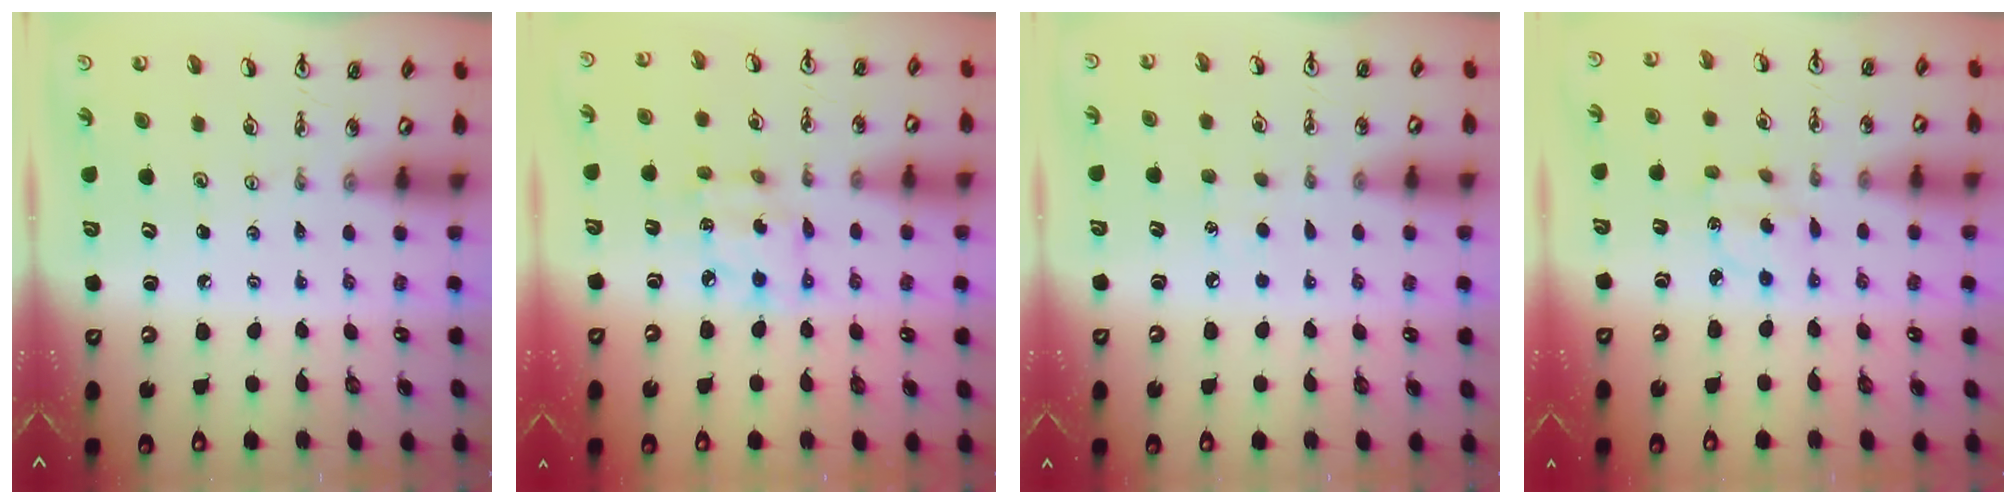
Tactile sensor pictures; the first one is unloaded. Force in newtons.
{"total": 6.4, "press": 6.4, "slide": 0.3}
{"total": 4.8, "press": 4.8, "slide": 0.5}
{"total": 3.2, "press": 3.1, "slide": 0.7}